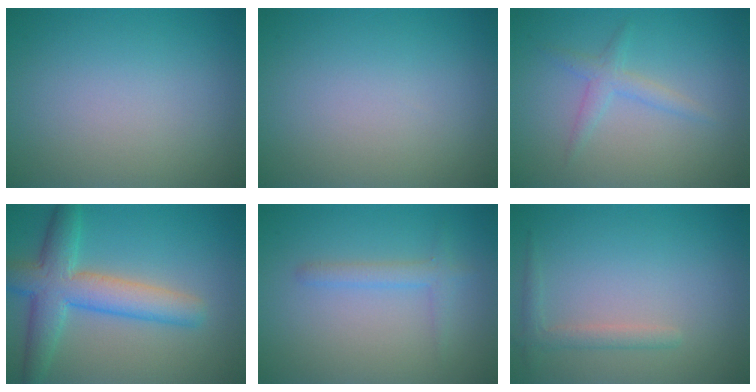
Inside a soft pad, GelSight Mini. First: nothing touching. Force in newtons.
{"total": 0.0}
{"total": 1.8, "press": 1.8, "slide": 0.0}
{"total": 6.4, "press": 6.4, "slide": 0.3}
{"total": 1.7, "press": 1.7, "slide": 0.1}
{"total": 1.5, "press": 1.5, "slide": 0.1}